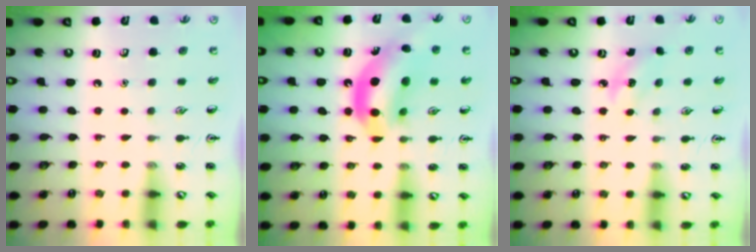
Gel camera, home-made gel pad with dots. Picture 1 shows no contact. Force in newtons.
{"total": 13.1, "press": 12.5, "slide": 4.0}
{"total": 3.7, "press": 3.4, "slide": 1.3}